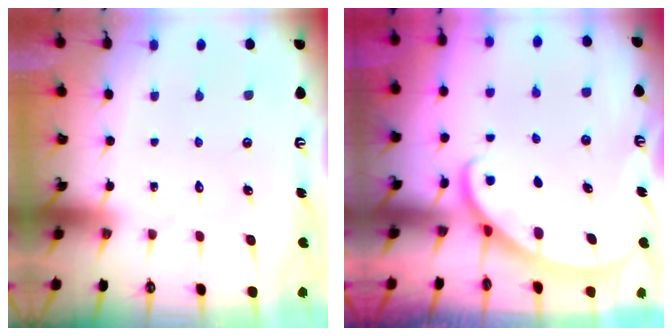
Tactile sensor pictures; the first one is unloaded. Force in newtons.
{"total": 1.8, "press": 1.8, "slide": 0.1}